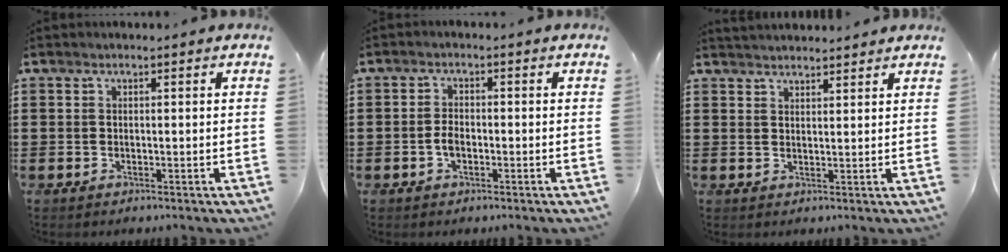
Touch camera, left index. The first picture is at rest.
{"total": 2.5, "force": [-0.8, 1.4, 1.9], "torque": [-0.046, 0.001, -0.018]}
{"total": 2.1, "force": [2.1, 0.0, -0.1], "torque": [-0.003, -0.001, 0.042]}